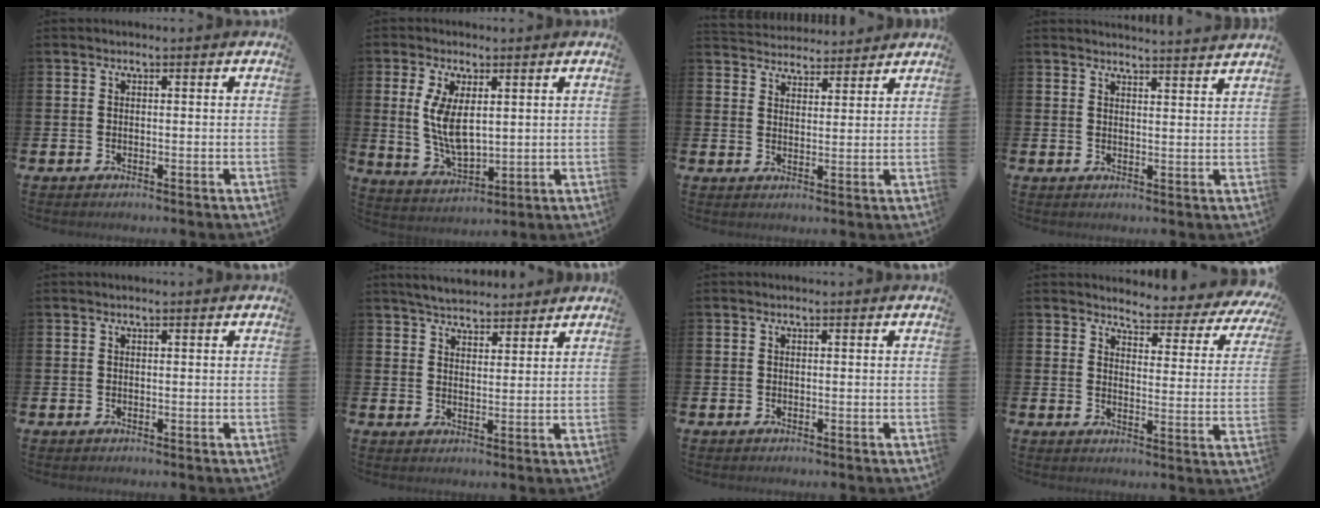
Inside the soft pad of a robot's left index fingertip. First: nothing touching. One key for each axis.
{"total": 6.6, "fx": 2.0, "fy": 3.2, "fz": 5.4, "tx": -0.107, "ty": -0.007, "tz": 0.032}
{"total": 4.3, "fx": 4.2, "fy": 0.9, "fz": -0.5, "tx": -0.005, "ty": -0.023, "tz": 0.075}
{"total": 3.3, "fx": 3.3, "fy": -0.6, "fz": -0.2, "tx": 0.005, "ty": -0.028, "tz": 0.057}
{"total": 0.0}
{"total": 4.6, "fx": 4.5, "fy": 0.9, "fz": 0.4, "tx": -0.021, "ty": -0.017, "tz": 0.081}
{"total": 0.0}
{"total": 3.9, "fx": 3.7, "fy": 0.8, "fz": 0.7, "tx": -0.030, "ty": -0.037, "tz": 0.056}